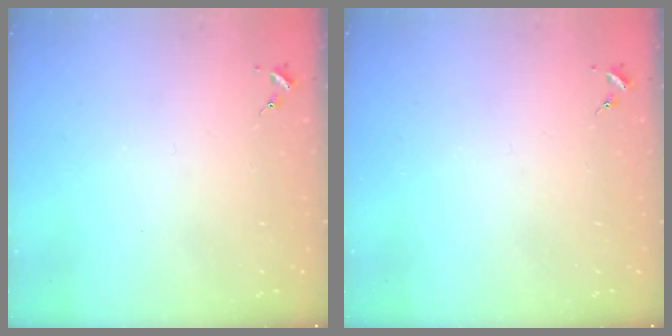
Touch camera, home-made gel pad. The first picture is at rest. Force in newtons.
{"total": 0.0}